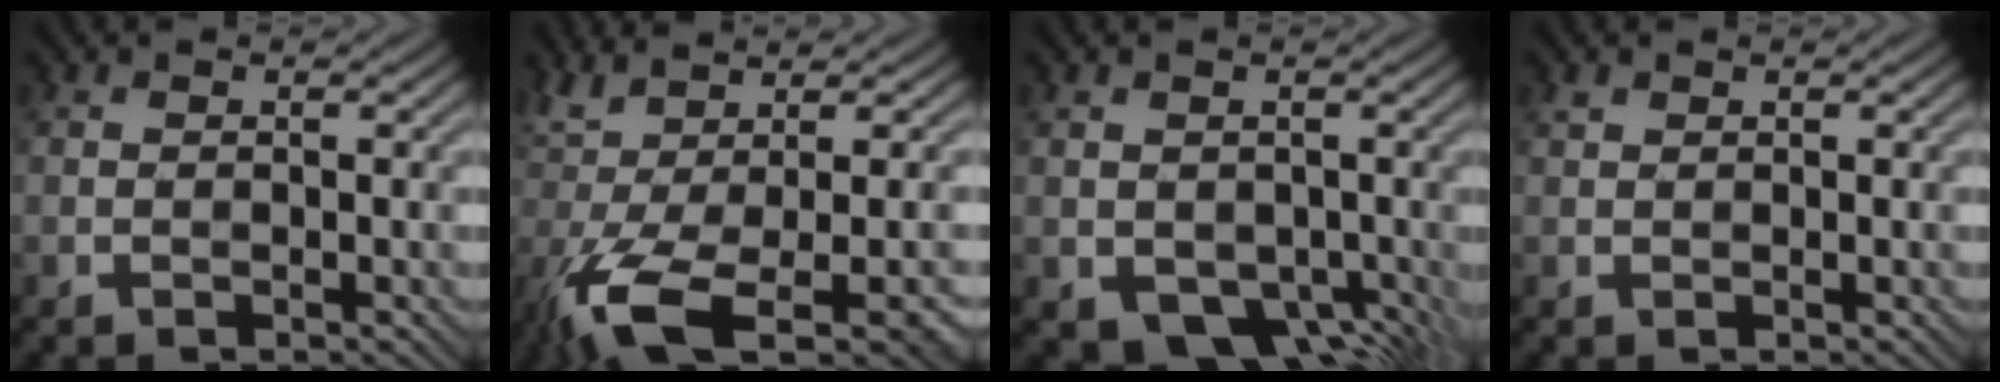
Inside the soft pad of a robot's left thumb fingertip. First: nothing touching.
{"total": 11.3, "force": [-4.2, 3.0, 10.0], "torque": [-0.186, -0.007, -0.065]}
{"total": 5.6, "force": [-1.7, 4.2, 3.3], "torque": [-0.063, -0.019, -0.025]}
{"total": 0.6, "force": [0.4, 0.3, 0.2], "torque": [-0.007, 0.000, 0.010]}